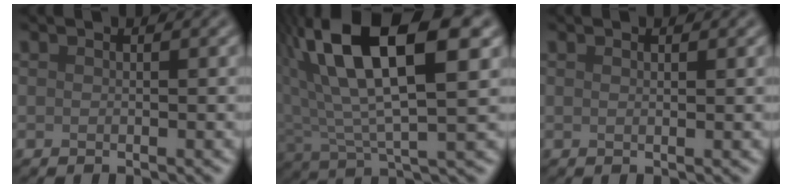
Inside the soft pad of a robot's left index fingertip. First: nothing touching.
{"total": 11.7, "force": [4.9, 3.9, 9.9], "torque": [-0.191, 0.020, 0.085]}
{"total": 0.6, "force": [0.5, 0.1, 0.4], "torque": [-0.006, 0.000, 0.007]}